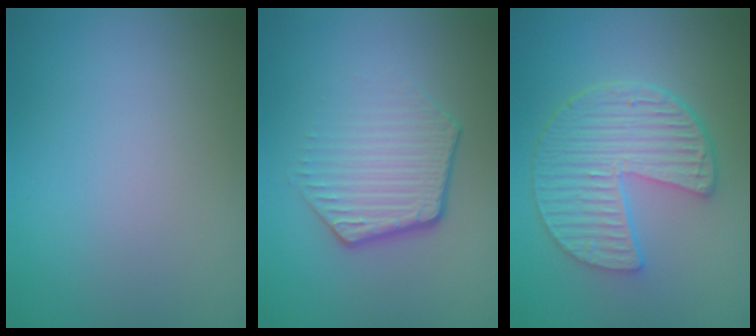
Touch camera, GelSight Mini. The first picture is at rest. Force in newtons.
{"total": 4.2, "press": 3.1, "slide": 2.8}
{"total": 6.2, "press": 4.7, "slide": 4.1}